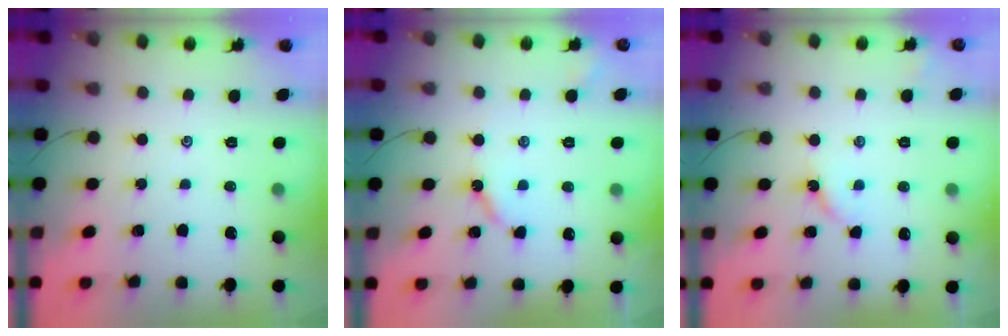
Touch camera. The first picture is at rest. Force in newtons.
{"total": 5.6, "press": 5.6, "slide": 0.5}
{"total": 3.3, "press": 3.3, "slide": 0.5}